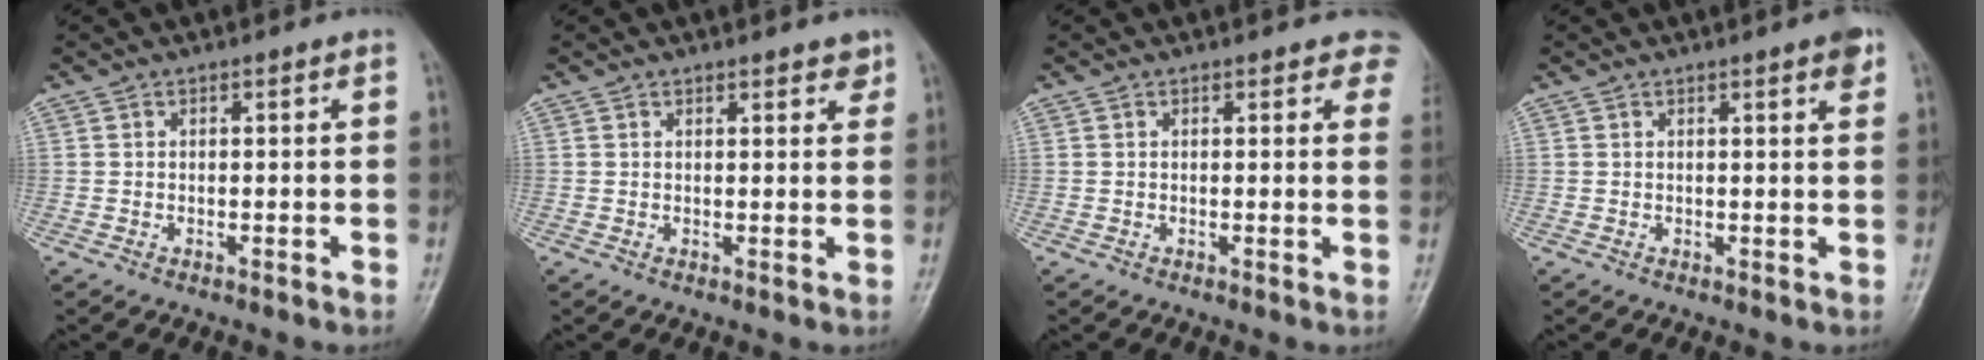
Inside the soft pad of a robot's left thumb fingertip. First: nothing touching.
{"total": 2.6, "force": [2.1, 0.9, 1.2], "torque": [0.002, -0.010, 0.023]}
{"total": 4.4, "force": [3.6, 2.0, 1.5], "torque": [0.021, -0.012, 0.025]}
{"total": 2.5, "force": [1.6, 0.3, 2.0], "torque": [-0.023, -0.006, 0.017]}